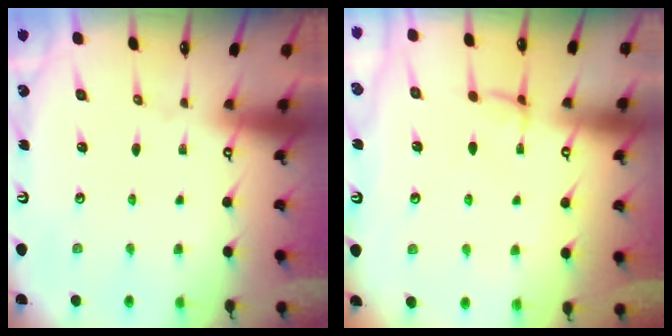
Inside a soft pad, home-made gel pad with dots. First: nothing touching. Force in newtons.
{"total": 0.6, "press": 0.1, "slide": 0.6}